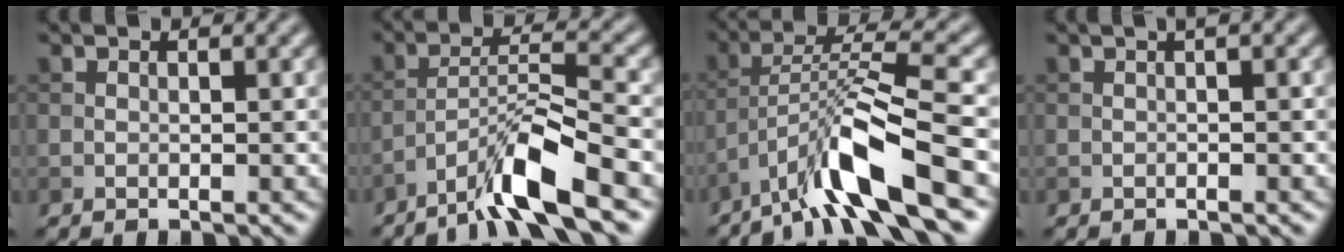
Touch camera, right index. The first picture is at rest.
{"total": 6.9, "force": [-4.8, 0.7, 4.9], "torque": [-0.086, 0.009, -0.092]}
{"total": 8.6, "force": [-5.2, 1.3, 6.7], "torque": [-0.119, 0.013, -0.099]}
{"total": 1.2, "force": [0.2, 0.2, 1.2], "torque": [-0.017, 0.003, 0.000]}